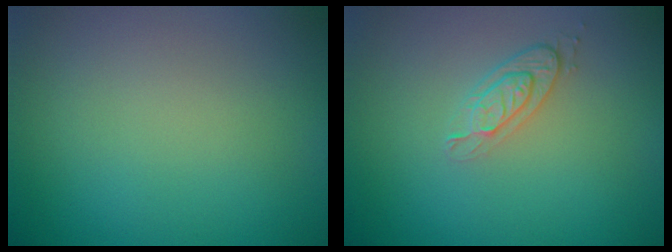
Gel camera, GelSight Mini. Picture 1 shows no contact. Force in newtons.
{"total": 2.4, "press": 1.9, "slide": 1.4}